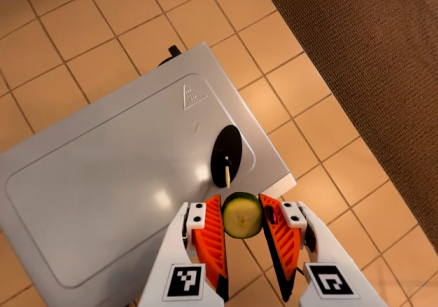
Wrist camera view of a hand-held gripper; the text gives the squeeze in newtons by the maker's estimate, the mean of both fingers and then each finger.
{"total": 8.4, "left": 8.2, "right": 8.5}